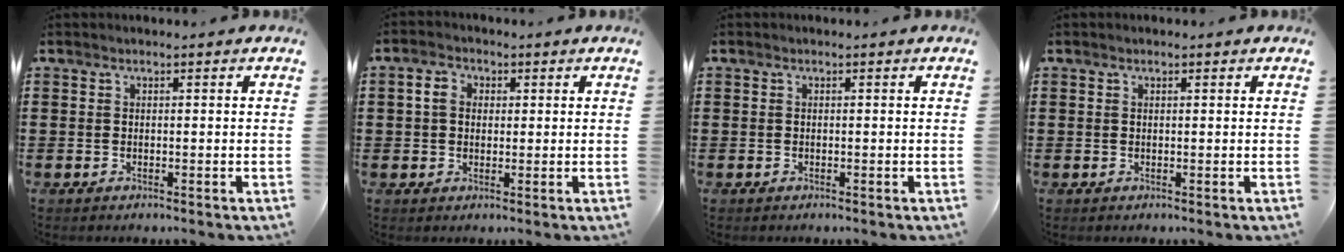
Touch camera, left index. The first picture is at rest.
{"total": 3.2, "force": [0.6, 2.7, 1.6], "torque": [-0.042, 0.013, 0.007]}
{"total": 0.0}
{"total": 0.5, "force": [0.3, 0.3, 0.3], "torque": [-0.007, 0.003, 0.006]}